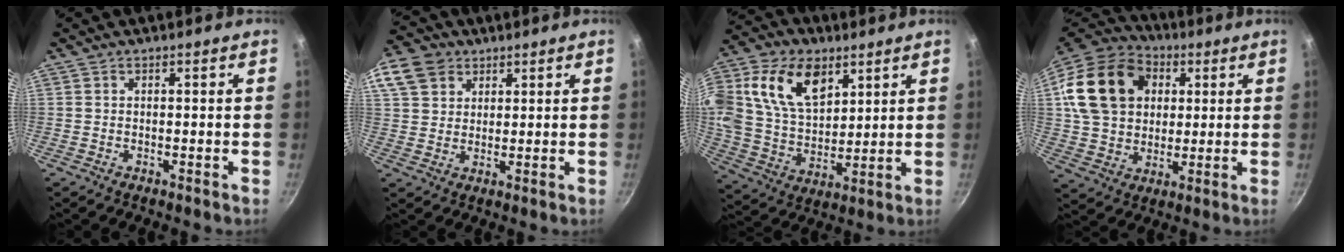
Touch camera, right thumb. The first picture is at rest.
{"total": 15.4, "force": [7.4, 11.8, 6.6], "torque": [-0.159, 0.028, 0.137]}
{"total": 20.1, "force": [8.5, 13.0, 12.8], "torque": [-0.226, -0.014, 0.158]}
{"total": 21.4, "force": [5.3, 16.4, 12.6], "torque": [-0.215, 0.021, 0.092]}